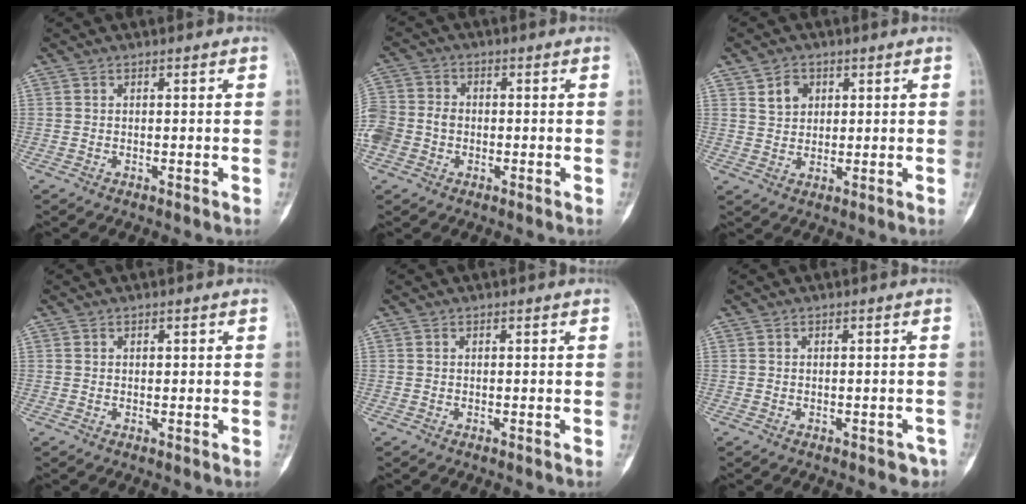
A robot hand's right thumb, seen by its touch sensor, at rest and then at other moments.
{"total": 10.6, "force": [-1.8, 9.0, 5.2], "torque": [-0.141, 0.023, -0.032]}
{"total": 4.5, "force": [1.9, 3.6, 1.9], "torque": [-0.012, -0.010, 0.036]}
{"total": 0.6, "force": [0.2, 0.4, 0.4], "torque": [-0.001, -0.001, 0.002]}
{"total": 0.0}
{"total": 2.2, "force": [-1.4, 1.4, 0.9], "torque": [0.006, 0.010, -0.014]}